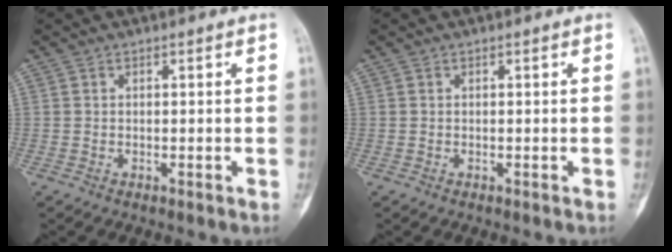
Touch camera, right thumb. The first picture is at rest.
{"total": 0.0}